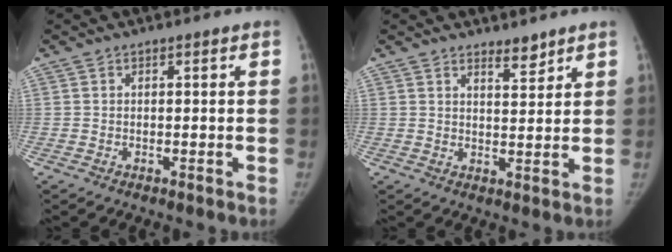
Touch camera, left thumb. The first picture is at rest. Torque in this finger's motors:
{"motor_torque": [-0.07, 0.04, 0.00, 0.35, 0.00]}